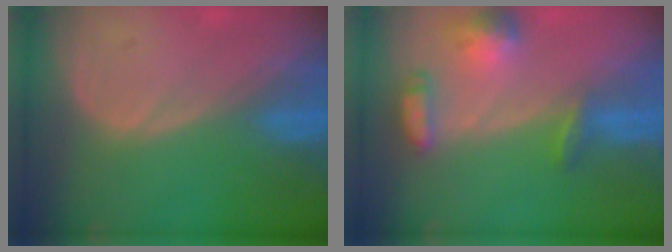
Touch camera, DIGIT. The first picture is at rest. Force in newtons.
{"total": 6.7, "press": 6.4, "slide": 2.0}